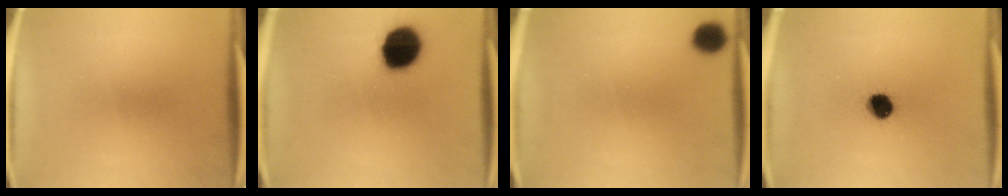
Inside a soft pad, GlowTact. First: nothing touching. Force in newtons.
{"total": 14.4}
{"total": 4.0}
{"total": 6.5}